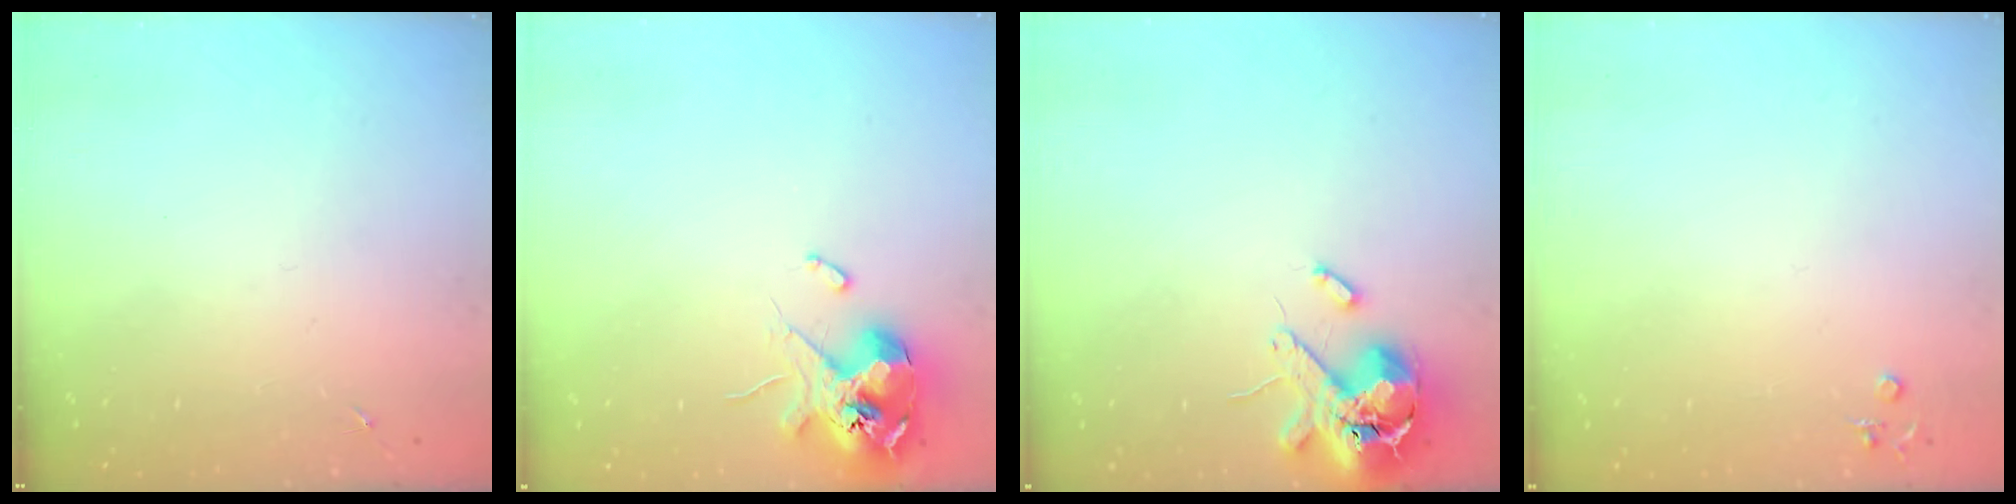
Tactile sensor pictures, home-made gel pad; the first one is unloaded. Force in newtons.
{"total": 12.4, "press": 12.3, "slide": 1.8}
{"total": 12.8, "press": 12.6, "slide": 2.0}
{"total": 3.9, "press": 3.8, "slide": 0.6}